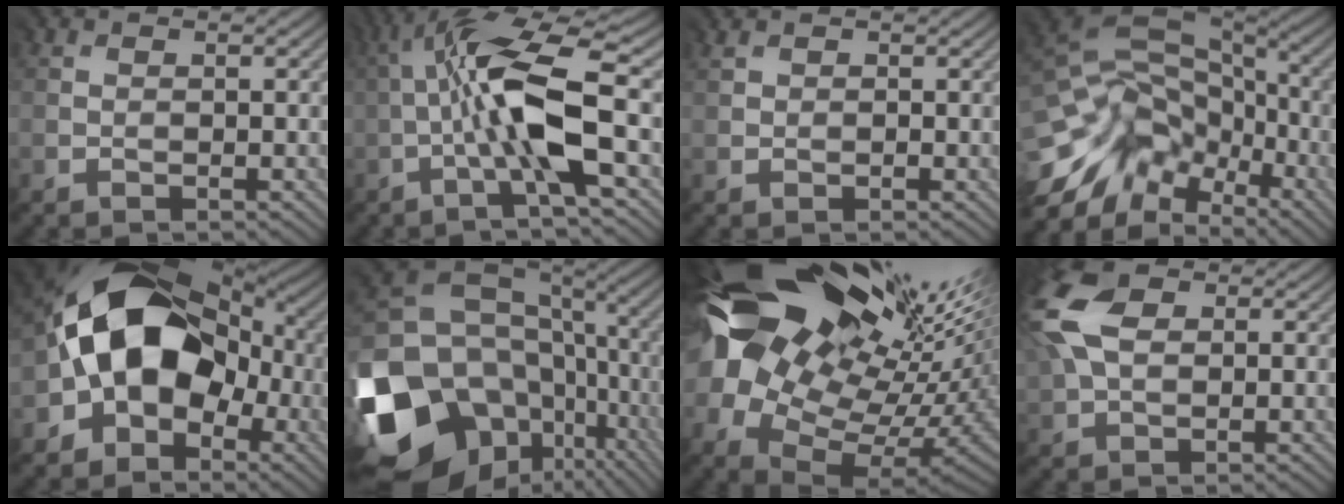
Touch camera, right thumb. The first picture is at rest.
{"total": 10.5, "force": [-1.2, 1.9, 10.2], "torque": [-0.191, 0.018, -0.029]}
{"total": 1.6, "force": [1.2, 1.0, 0.5], "torque": [-0.013, 0.003, 0.021]}
{"total": 18.0, "force": [-5.3, 13.9, 10.1], "torque": [-0.227, -0.015, -0.094]}
{"total": 13.7, "force": [-1.9, 10.3, 8.8], "torque": [-0.140, 0.003, -0.050]}
{"total": 21.3, "force": [-6.7, 16.3, 12.0], "torque": [-0.287, -0.031, -0.087]}
{"total": 20.3, "force": [8.4, 12.3, 13.7], "torque": [-0.279, 0.012, 0.174]}
{"total": 9.7, "force": [3.0, 6.0, 7.0], "torque": [-0.188, 0.019, 0.051]}